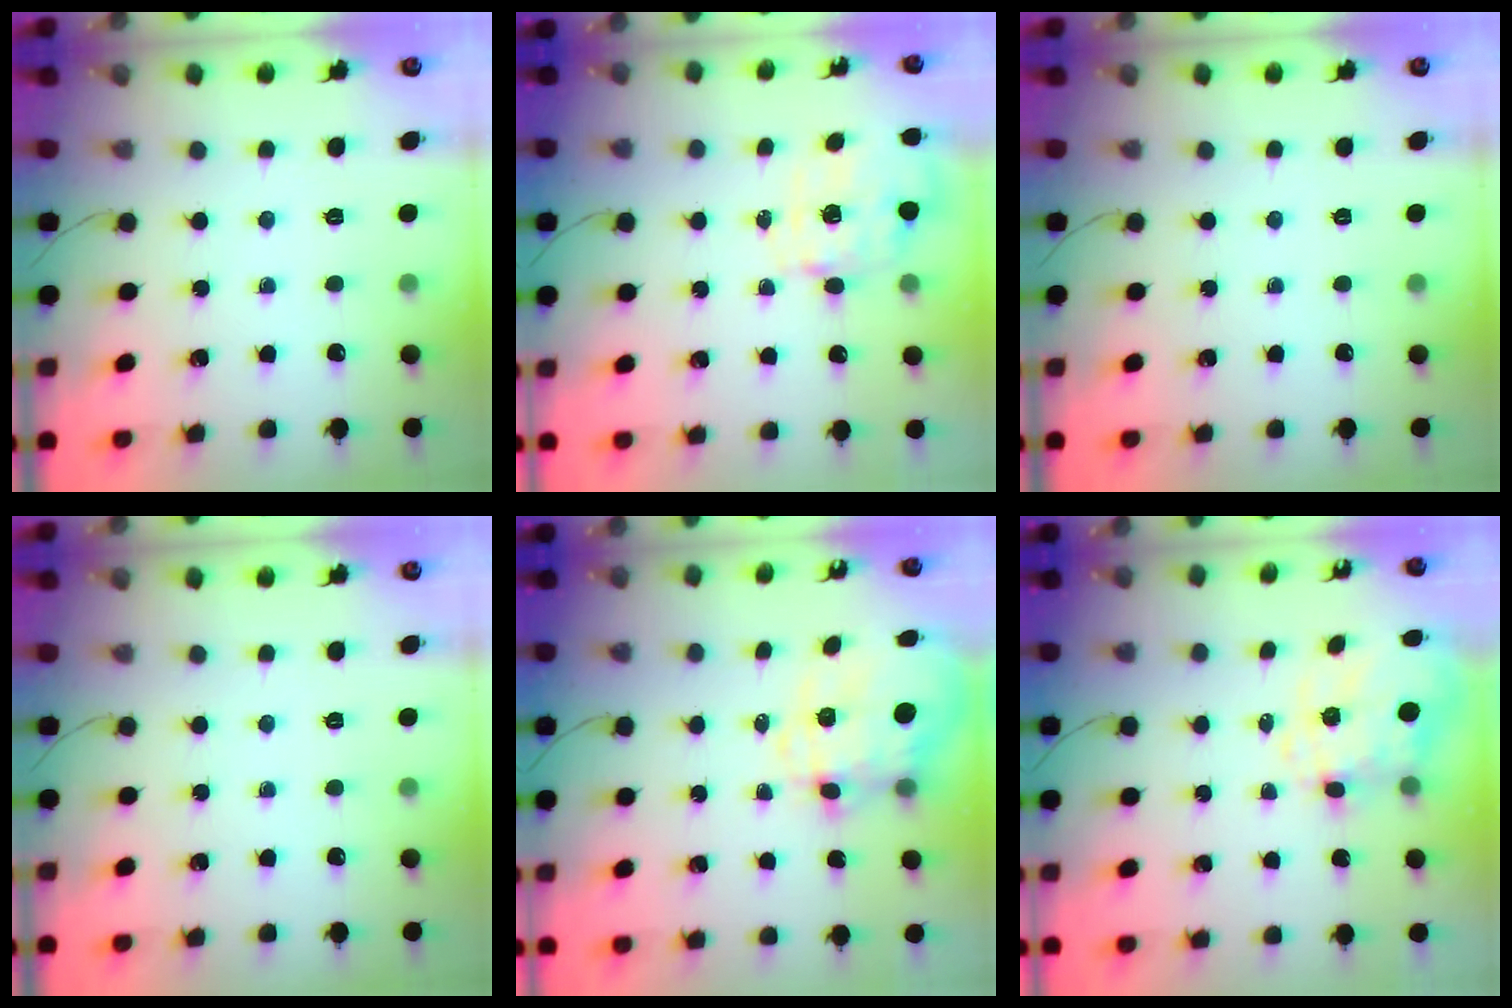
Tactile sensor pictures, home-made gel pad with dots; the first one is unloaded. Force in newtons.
{"total": 2.9, "press": 2.7, "slide": 0.9}
{"total": 0.0}
{"total": 0.0}
{"total": 11.2, "press": 11.0, "slide": 1.9}
{"total": 9.6, "press": 9.4, "slide": 1.9}